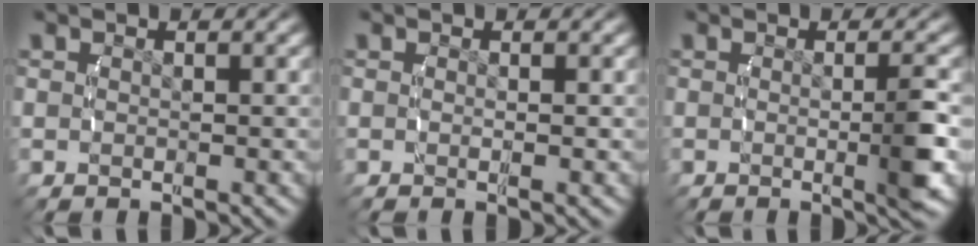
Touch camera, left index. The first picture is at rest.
{"total": 0.7, "force": [-0.3, 0.2, 0.6], "torque": [-0.015, -0.005, -0.004]}
{"total": 3.2, "force": [-0.7, 0.1, 3.2], "torque": [-0.048, -0.004, -0.012]}